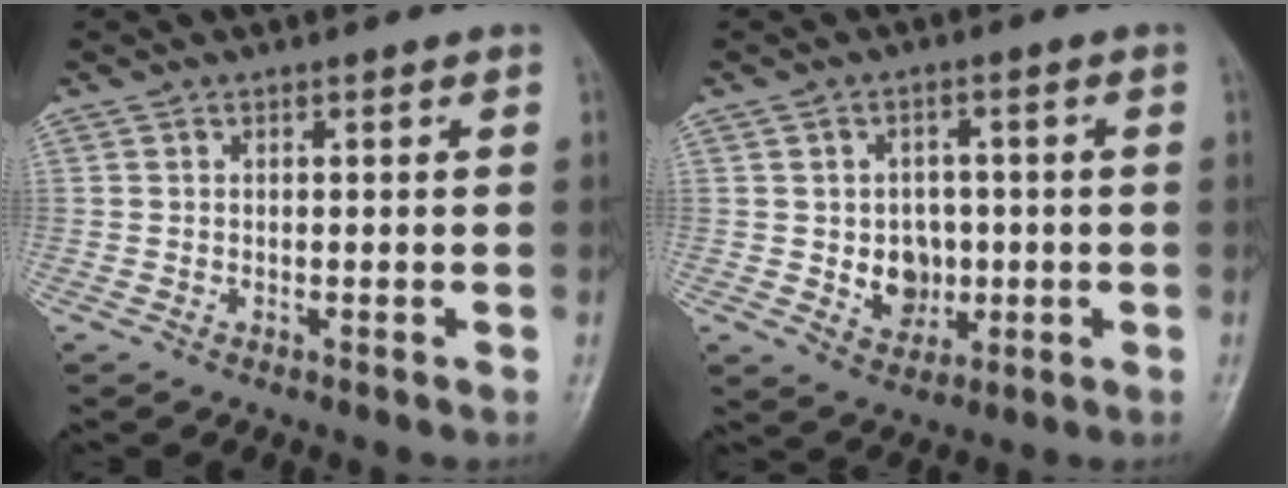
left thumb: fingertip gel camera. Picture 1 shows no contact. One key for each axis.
{"total": 6.6, "fx": -0.5, "fy": 5.5, "fz": 3.6, "tx": -0.020, "ty": 0.004, "tz": 0.000}